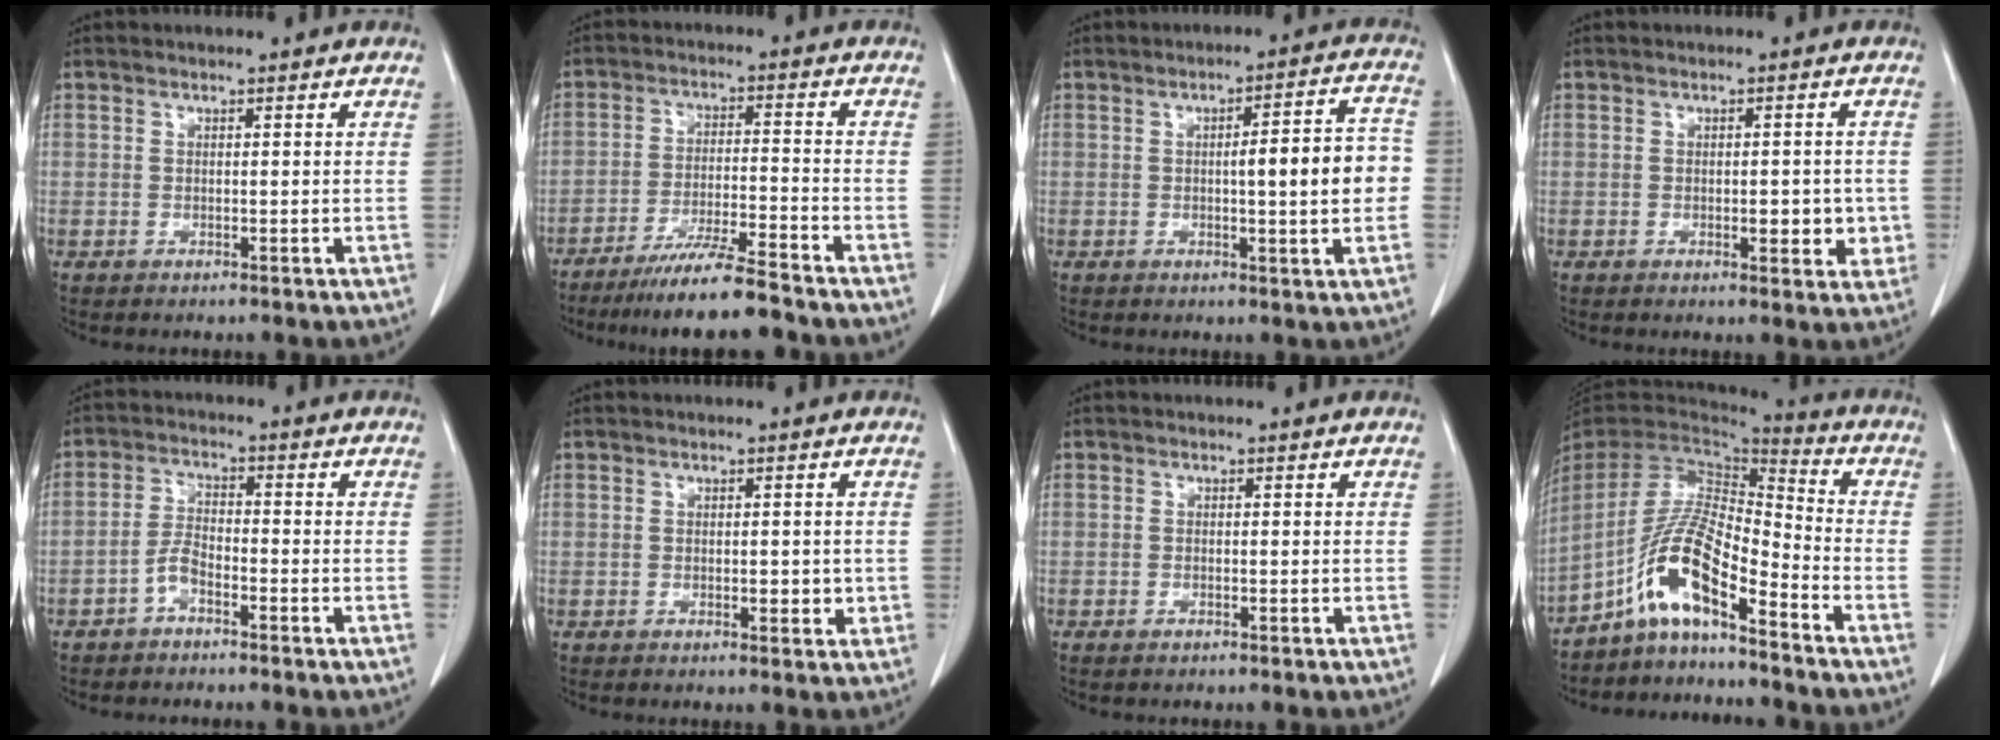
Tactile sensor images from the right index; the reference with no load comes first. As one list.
[{"total": 9.1, "force": [-7.6, -0.6, 4.8], "torque": [-0.074, -0.027, -0.133]}, {"total": 9.5, "force": [-0.4, 1.4, 9.3], "torque": [-0.117, 0.024, -0.006]}, {"total": 4.3, "force": [-0.8, 2.0, 3.8], "torque": [-0.037, 0.000, -0.007]}, {"total": 3.3, "force": [-2.2, 1.2, 2.1], "torque": [-0.043, 0.010, -0.044]}, {"total": 2.2, "force": [-0.2, 1.3, 1.8], "torque": [-0.018, 0.001, 0.000]}, {"total": 0.6, "force": [-0.5, 0.1, 0.3], "torque": [-0.009, -0.001, -0.007]}, {"total": 11.2, "force": [-7.0, 1.9, 8.5], "torque": [-0.175, 0.013, -0.132]}]